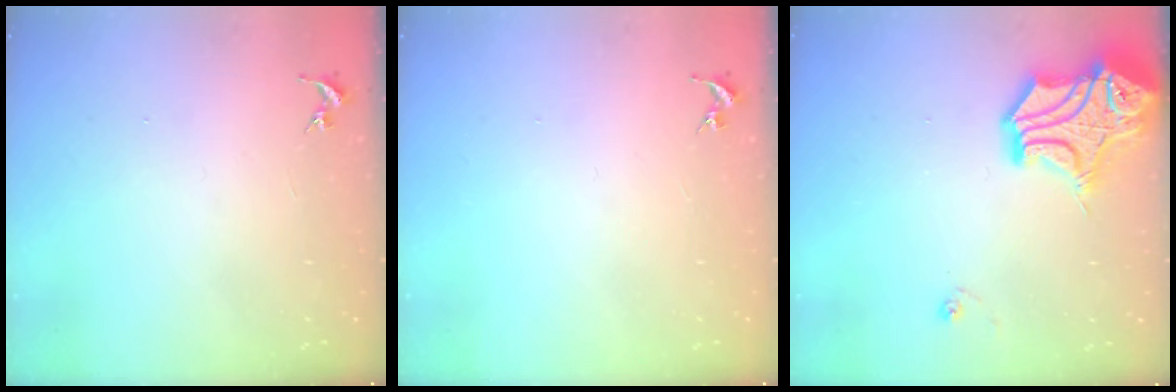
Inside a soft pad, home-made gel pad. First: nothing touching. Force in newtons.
{"total": 0.0}
{"total": 17.1, "press": 16.9, "slide": 2.2}